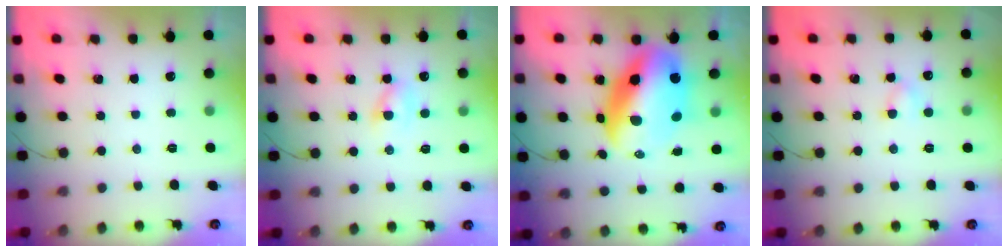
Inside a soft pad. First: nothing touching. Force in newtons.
{"total": 2.8, "press": 2.5, "slide": 1.3}
{"total": 17.2, "press": 16.6, "slide": 4.4}
{"total": 3.0, "press": 2.8, "slide": 1.1}